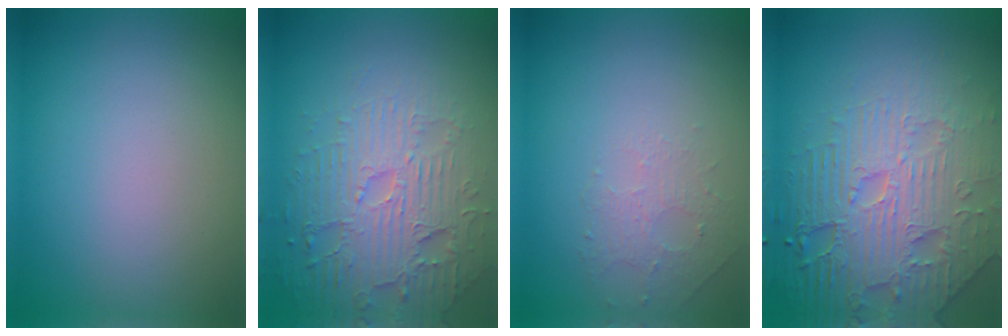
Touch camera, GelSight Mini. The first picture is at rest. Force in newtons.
{"total": 5.4, "press": 4.7, "slide": 2.7}
{"total": 1.4, "press": 0.7, "slide": 1.2}
{"total": 7.1, "press": 5.8, "slide": 4.1}